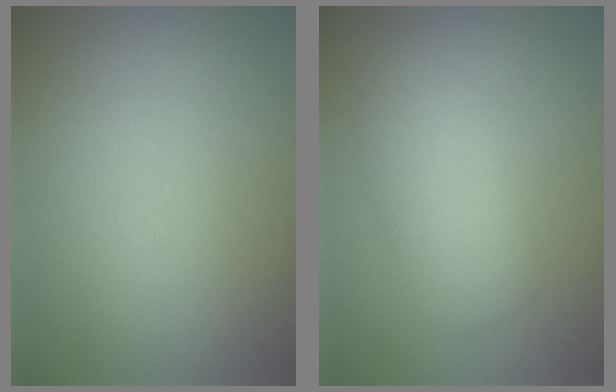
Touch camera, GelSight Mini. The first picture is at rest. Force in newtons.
{"total": 3.3, "press": 3.3, "slide": 0.0}